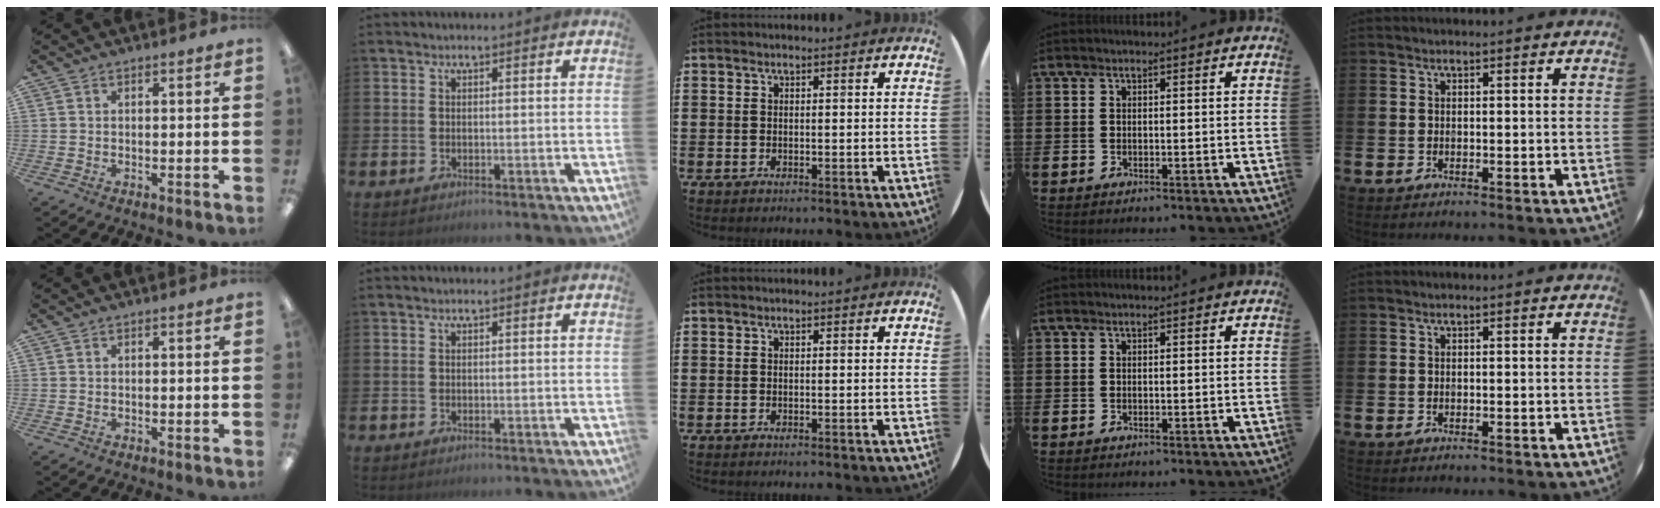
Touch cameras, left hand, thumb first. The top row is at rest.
{}